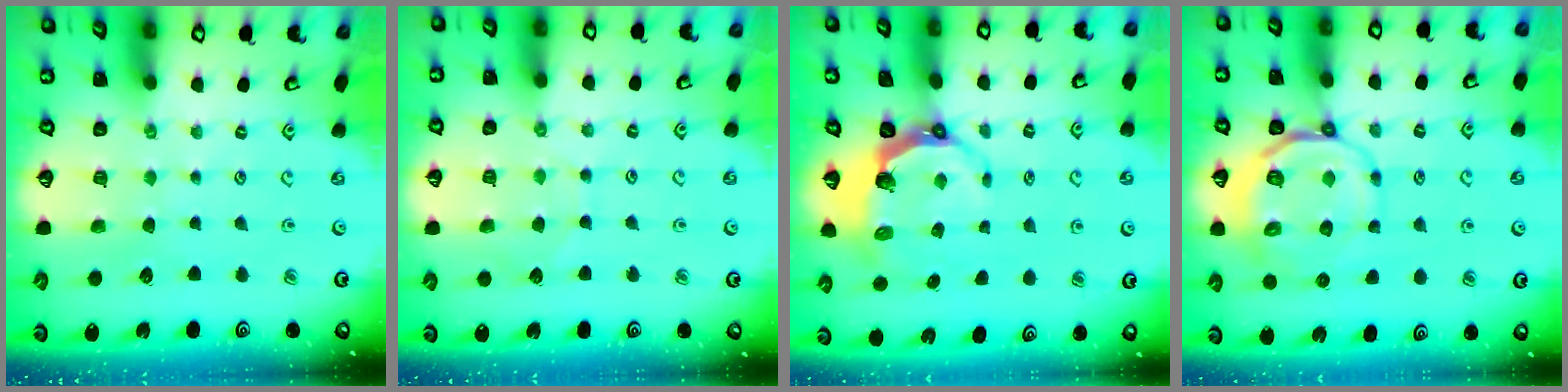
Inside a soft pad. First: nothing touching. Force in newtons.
{"total": 5.0, "press": 5.0, "slide": 0.5}
{"total": 5.6, "press": 4.2, "slide": 3.7}
{"total": 10.1, "press": 9.8, "slide": 2.6}